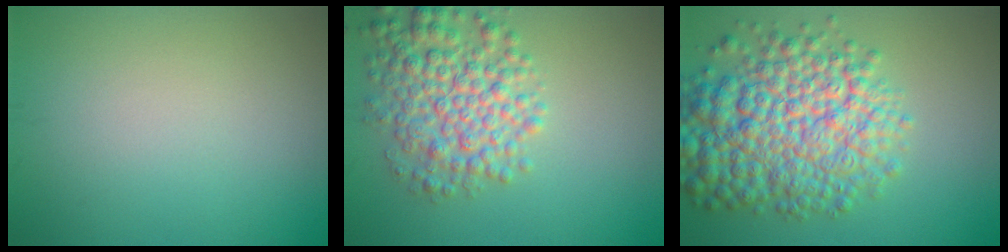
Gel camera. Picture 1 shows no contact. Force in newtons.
{"total": 6.0, "press": 6.0, "slide": 0.2}
{"total": 9.9, "press": 9.9, "slide": 0.3}